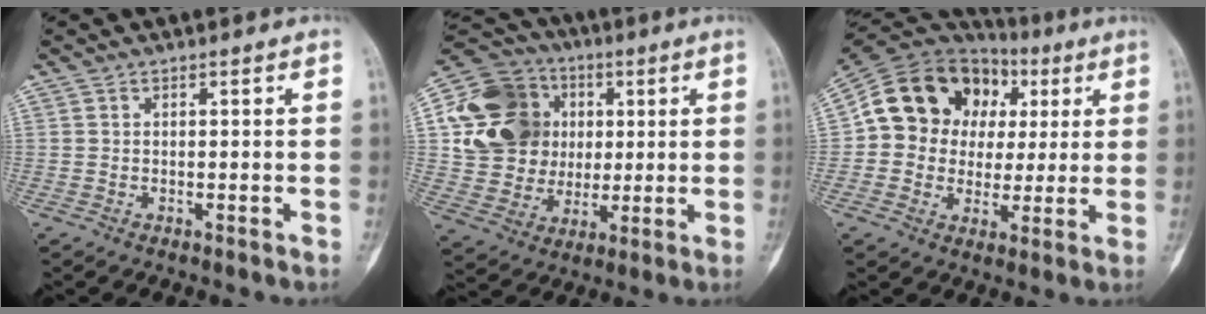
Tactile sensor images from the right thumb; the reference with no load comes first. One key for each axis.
{"total": 19.9, "fx": 3.8, "fy": 17.2, "fz": 9.3, "tx": -0.145, "ty": 0.022, "tz": 0.080}
{"total": 18.4, "fx": 3.8, "fy": 15.5, "fz": 9.2, "tx": -0.126, "ty": 0.038, "tz": 0.071}